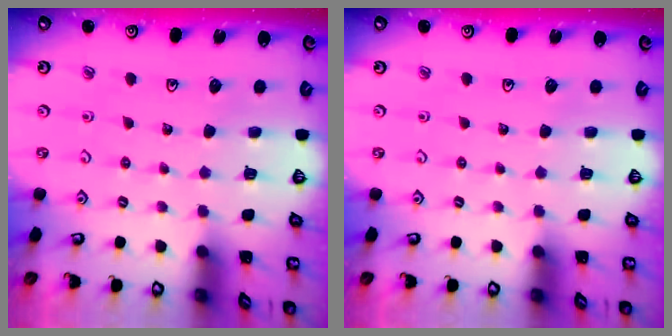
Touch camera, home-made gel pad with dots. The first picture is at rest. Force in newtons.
{"total": 0.0}